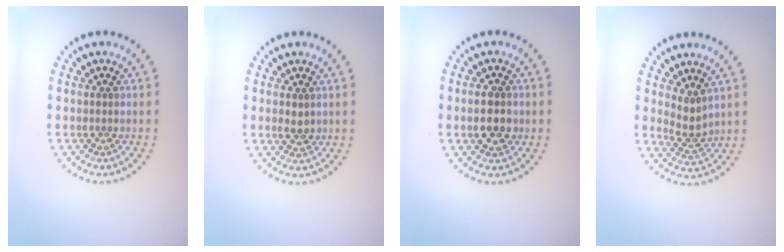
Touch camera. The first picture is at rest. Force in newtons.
{"total": 1.2, "press": 1.2, "slide": 0.2}
{"total": 3.0, "press": 3.0, "slide": 0.0}
{"total": 2.2, "press": 1.5, "slide": 1.6}